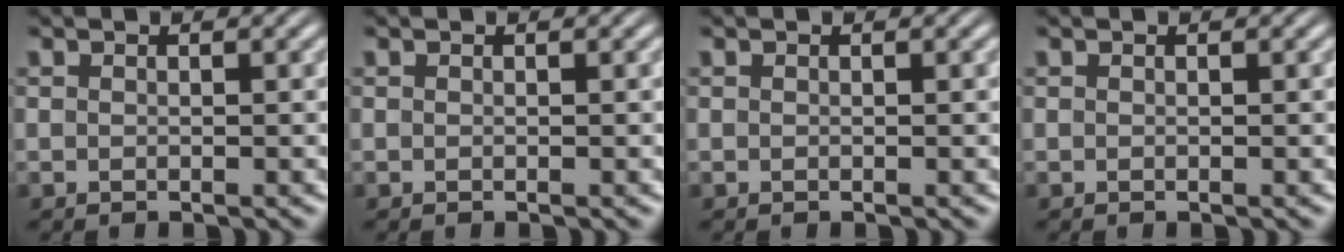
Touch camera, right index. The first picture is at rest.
{"total": 0.0}
{"total": 0.0}
{"total": 0.0}